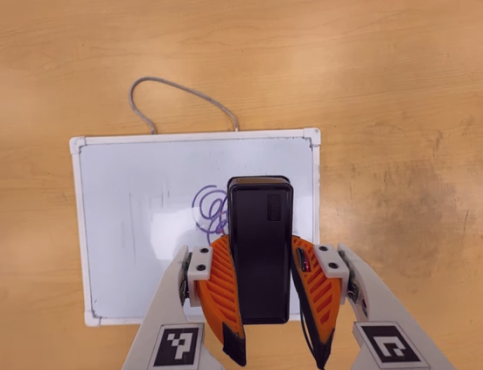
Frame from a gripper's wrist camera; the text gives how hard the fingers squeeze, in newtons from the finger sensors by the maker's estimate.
{"total": 8.0, "left": 6.5, "right": 9.5}